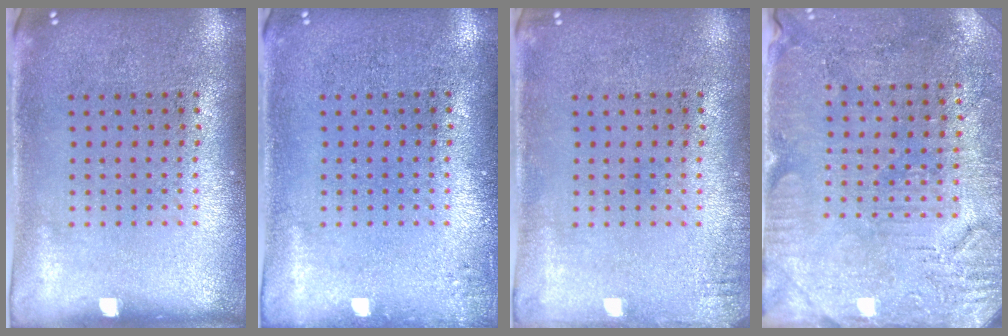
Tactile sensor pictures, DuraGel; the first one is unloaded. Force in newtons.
{"total": 0.8, "press": 0.8, "slide": 0.2}
{"total": 1.0, "press": 1.0, "slide": 0.1}
{"total": 3.0, "press": 2.9, "slide": 1.0}